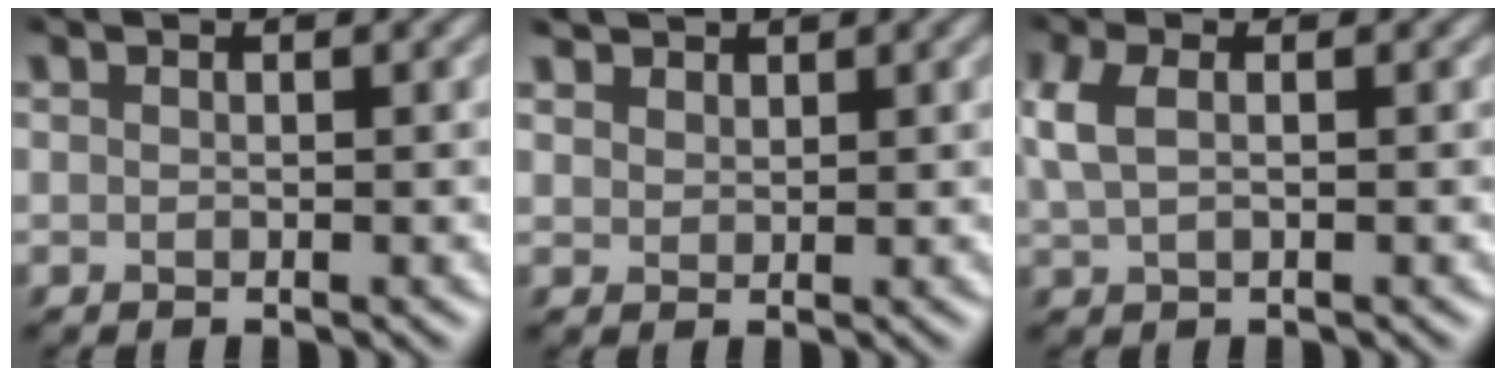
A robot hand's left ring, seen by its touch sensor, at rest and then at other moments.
{"total": 1.8, "force": [1.6, 0.9, 0.5], "torque": [-0.018, -0.006, 0.032]}
{"total": 2.7, "force": [0.0, 1.4, 2.3], "torque": [-0.059, 0.004, -0.004]}